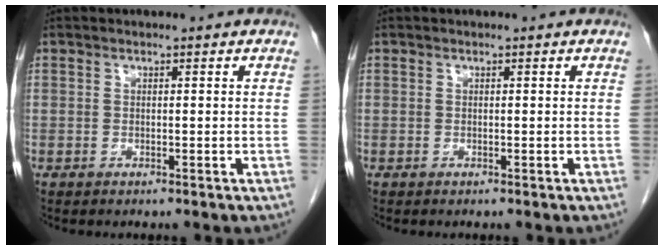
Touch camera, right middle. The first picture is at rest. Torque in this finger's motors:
{"motor_torque": [0.16, -0.17, 0.03, 0.00]}